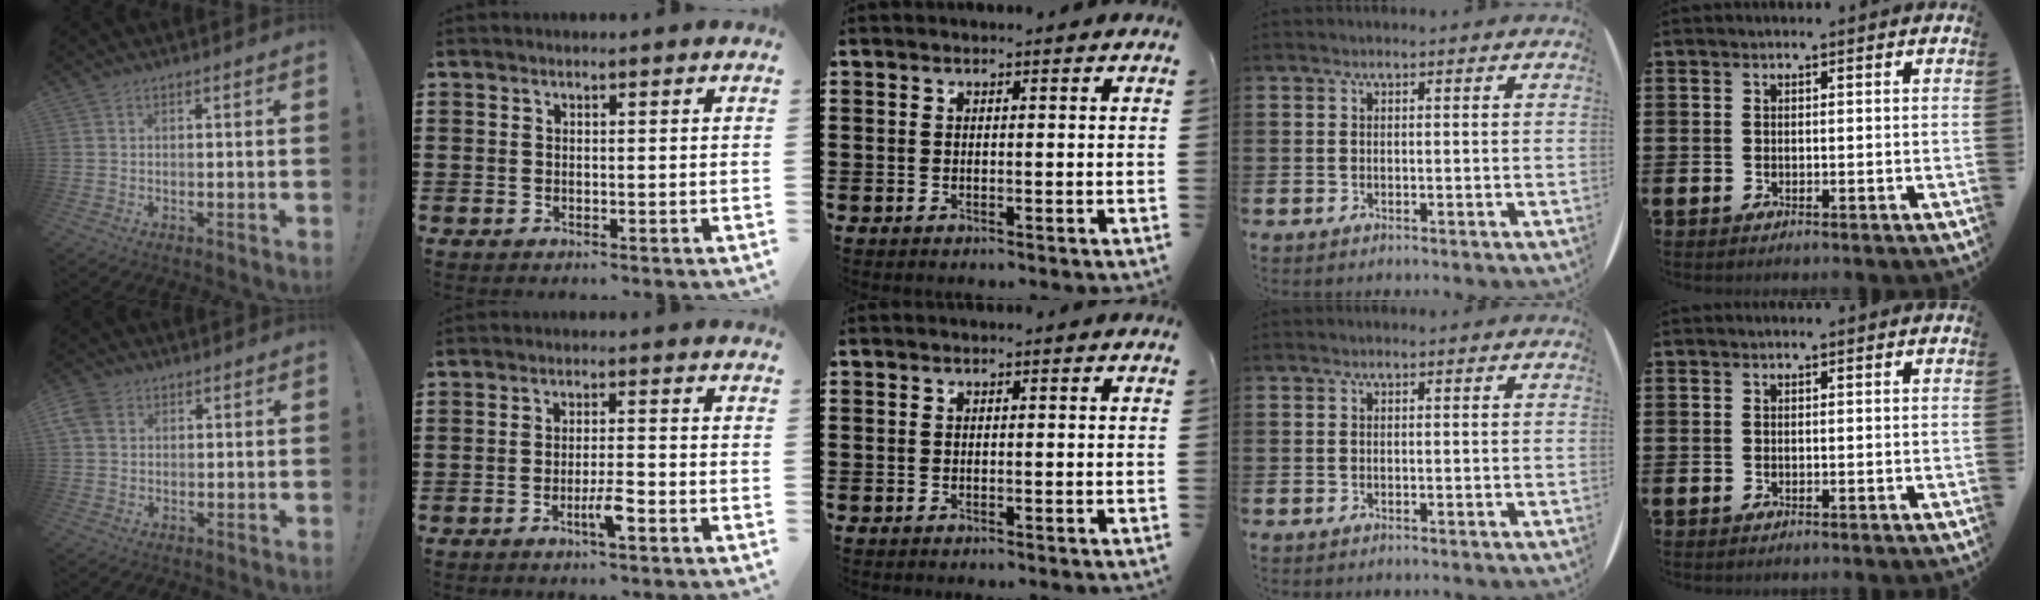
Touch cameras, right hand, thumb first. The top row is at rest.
{"thumb": {"total": 5.6, "force": [2.1, 4.2, 2.9], "torque": [-0.058, -0.001, 0.043]}, "index": {"total": 3.9, "force": [-2.0, 0.6, 3.3], "torque": [-0.061, 0.000, -0.037]}}